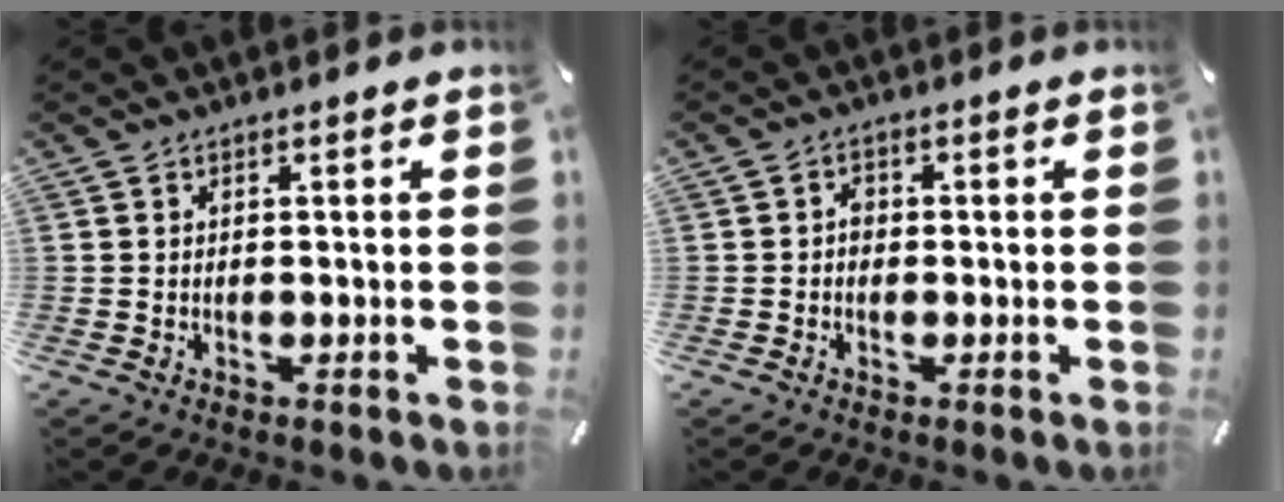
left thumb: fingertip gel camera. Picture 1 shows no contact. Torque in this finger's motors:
{"motor_torque": [0.10, 0.65, 0.05, -0.03, 0.01]}